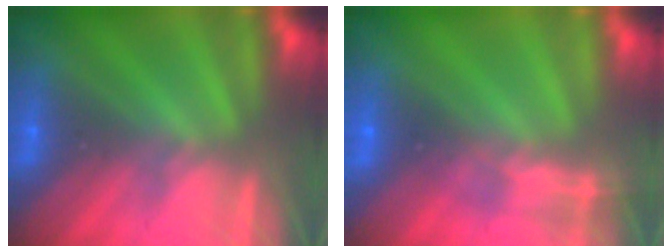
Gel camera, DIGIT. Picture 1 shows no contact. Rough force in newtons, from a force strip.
{"total": 1.8}